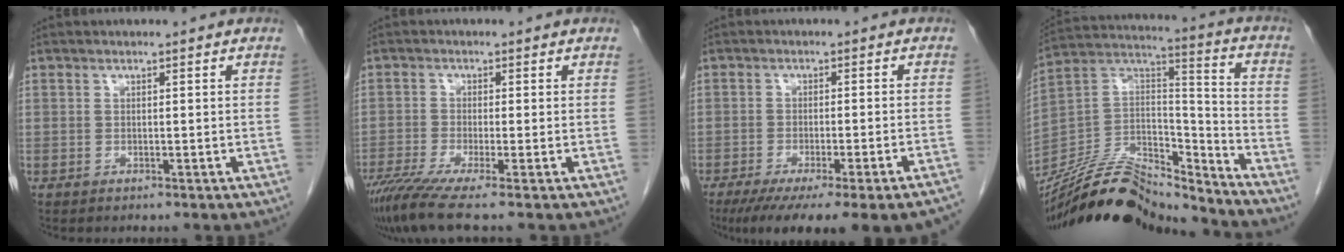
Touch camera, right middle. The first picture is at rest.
{"total": 6.9, "force": [-5.1, -0.5, 4.6], "torque": [-0.079, -0.024, -0.092]}
{"total": 19.7, "force": [-16.4, 1.1, 10.9], "torque": [-0.100, -0.036, -0.214]}
{"total": 21.1, "force": [-19.5, 3.3, 7.4], "torque": [-0.148, 0.020, -0.346]}